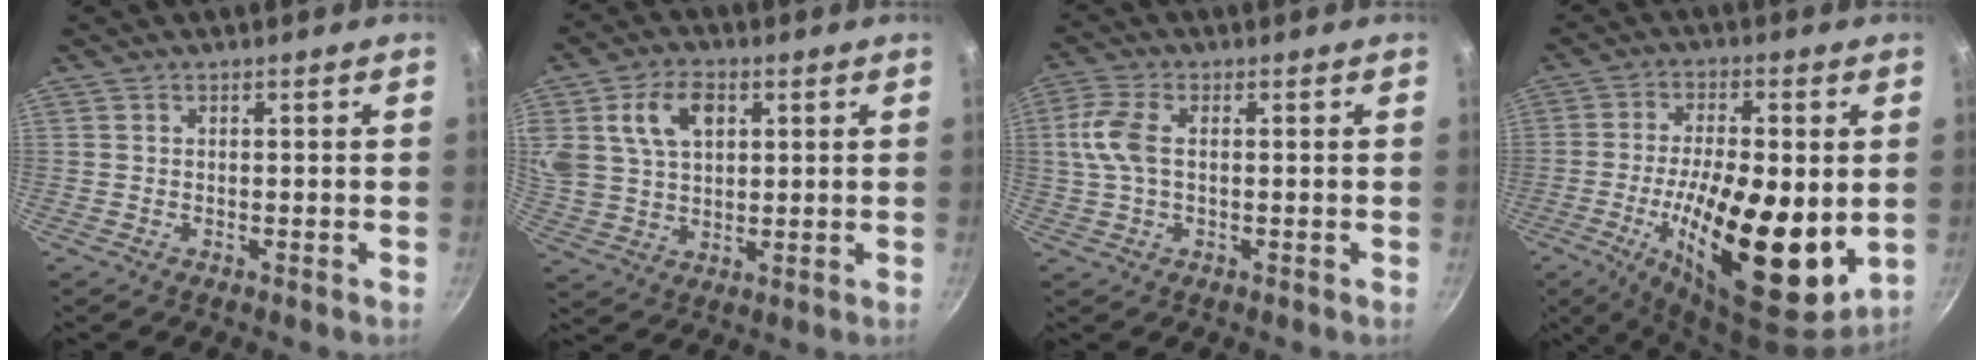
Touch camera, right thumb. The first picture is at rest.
{"total": 12.3, "force": [4.3, 8.3, 8.0], "torque": [-0.135, 0.000, 0.080]}
{"total": 6.8, "force": [0.6, 3.8, 5.6], "torque": [-0.126, 0.013, 0.006]}
{"total": 21.0, "force": [-2.8, 8.1, 19.2], "torque": [-0.306, -0.009, -0.046]}